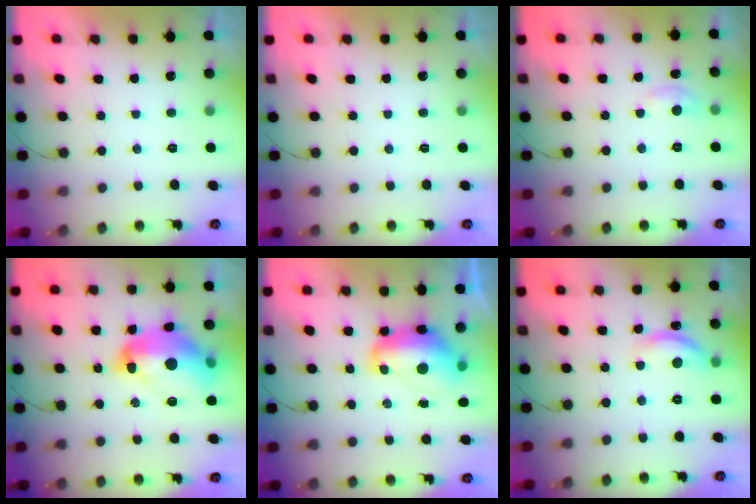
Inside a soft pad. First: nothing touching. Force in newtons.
{"total": 0.0}
{"total": 5.0, "press": 4.9, "slide": 0.5}
{"total": 17.3, "press": 17.2, "slide": 1.8}
{"total": 13.7, "press": 13.6, "slide": 1.6}
{"total": 12.1, "press": 12.1, "slide": 0.7}